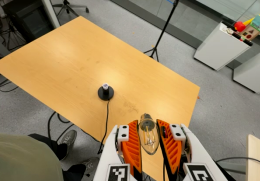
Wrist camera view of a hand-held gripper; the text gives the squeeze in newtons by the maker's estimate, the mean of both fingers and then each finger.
{"total": 19.4, "left": 21.6, "right": 17.2}